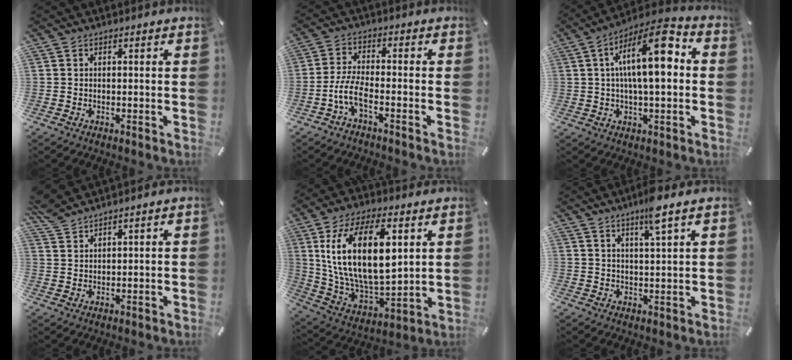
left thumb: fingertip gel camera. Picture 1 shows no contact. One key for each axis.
{"total": 6.8, "fx": -3.4, "fy": 2.1, "fz": 5.5, "tx": -0.123, "ty": -0.003, "tz": -0.066}
{"total": 15.3, "fx": 2.5, "fy": 5.5, "fz": 14.0, "tx": -0.233, "ty": -0.007, "tz": 0.036}
{"total": 4.5, "fx": 4.2, "fy": 0.7, "fz": 1.5, "tx": -0.040, "ty": -0.018, "tz": 0.082}
{"total": 22.1, "fx": 6.5, "fy": 11.6, "fz": 17.6, "tx": -0.341, "ty": -0.025, "tz": 0.106}
{"total": 6.4, "fx": 4.4, "fy": 0.3, "fz": 4.7, "tx": -0.078, "ty": -0.017, "tz": 0.069}